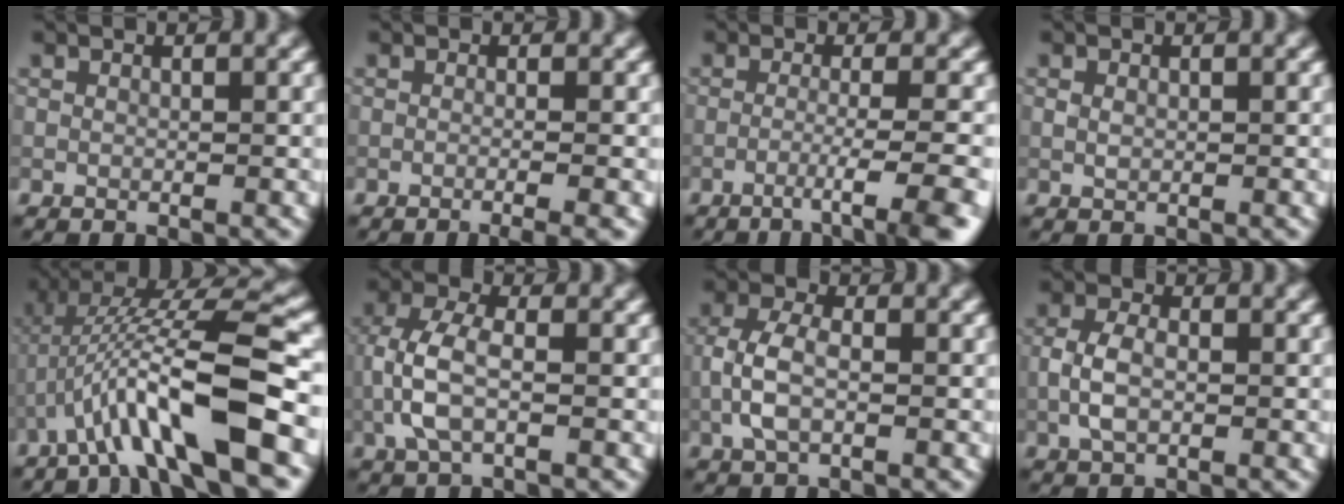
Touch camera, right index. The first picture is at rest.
{"total": 2.7, "force": [-1.0, 0.8, 2.4], "torque": [-0.019, 0.002, -0.023]}
{"total": 5.3, "force": [-2.8, 0.6, 4.5], "torque": [-0.059, 0.006, -0.052]}
{"total": 0.9, "force": [0.1, 0.6, 0.6], "torque": [-0.013, 0.000, 0.001]}
{"total": 10.0, "force": [-3.4, 1.7, 9.2], "torque": [-0.161, 0.026, -0.059]}
{"total": 4.4, "force": [-0.9, 2.1, 3.8], "torque": [-0.091, 0.008, -0.023]}
{"total": 3.8, "force": [-0.8, 1.9, 3.1], "torque": [-0.072, 0.005, -0.020]}
{"total": 3.3, "force": [-0.5, 1.9, 2.6], "torque": [-0.058, 0.002, -0.011]}